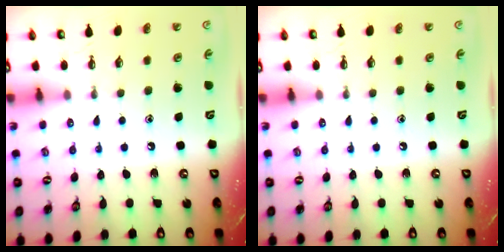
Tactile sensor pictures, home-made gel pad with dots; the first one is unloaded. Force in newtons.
{"total": 0.0}